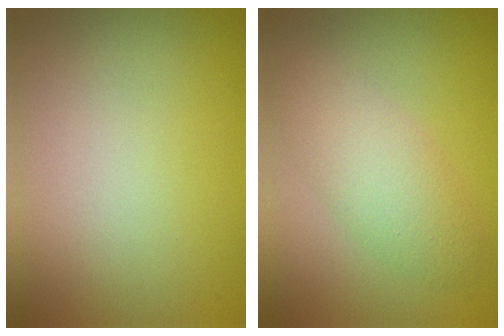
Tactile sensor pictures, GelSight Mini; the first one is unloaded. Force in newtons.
{"total": 3.6, "press": 3.6, "slide": 0.2}